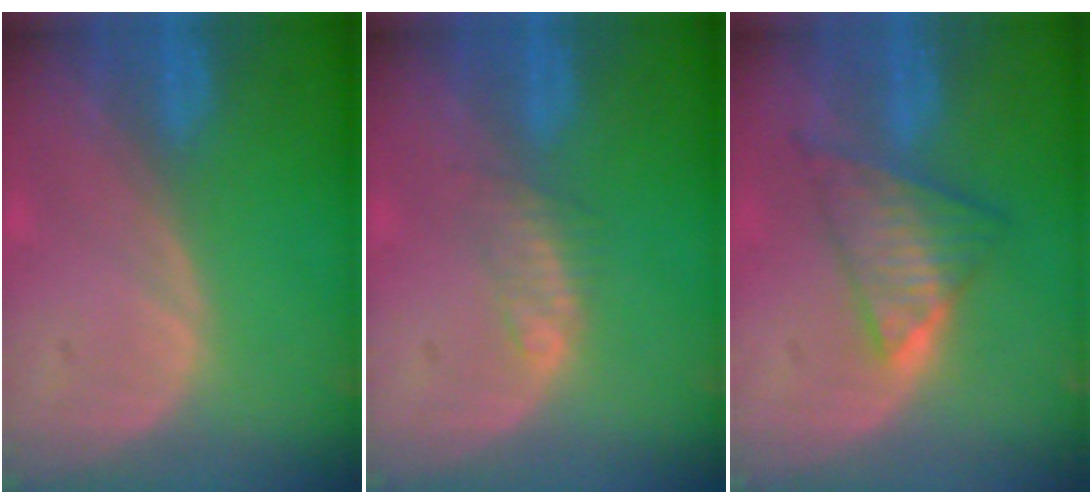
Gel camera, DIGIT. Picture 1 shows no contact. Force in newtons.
{"total": 2.3, "press": 2.3, "slide": 0.2}
{"total": 6.6, "press": 6.3, "slide": 1.8}